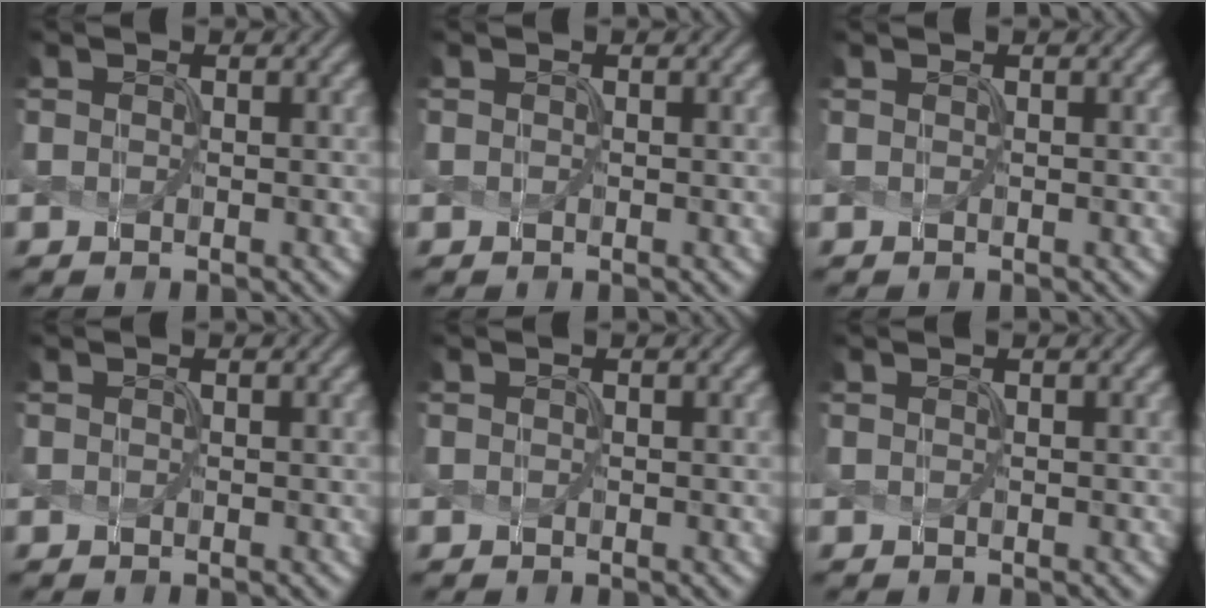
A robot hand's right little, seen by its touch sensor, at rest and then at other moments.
{"total": 0.0}
{"total": 0.0}
{"total": 0.0}
{"total": 0.0}
{"total": 0.0}